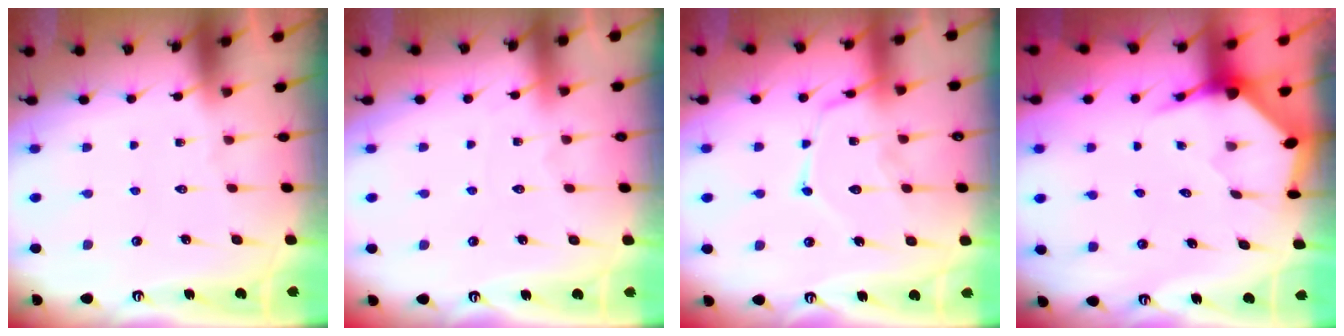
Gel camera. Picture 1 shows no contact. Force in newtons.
{"total": 2.9, "press": 2.9, "slide": 0.4}
{"total": 14.4, "press": 14.4, "slide": 1.2}
{"total": 3.6, "press": 3.5, "slide": 0.4}